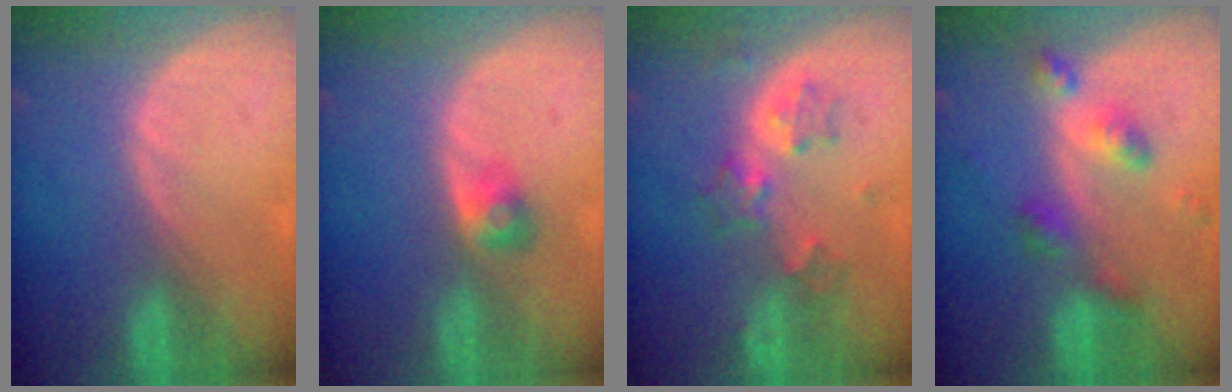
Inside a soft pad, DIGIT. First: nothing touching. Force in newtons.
{"total": 2.6, "press": 2.4, "slide": 0.9}
{"total": 5.4, "press": 5.1, "slide": 1.5}
{"total": 6.0, "press": 5.3, "slide": 2.9}